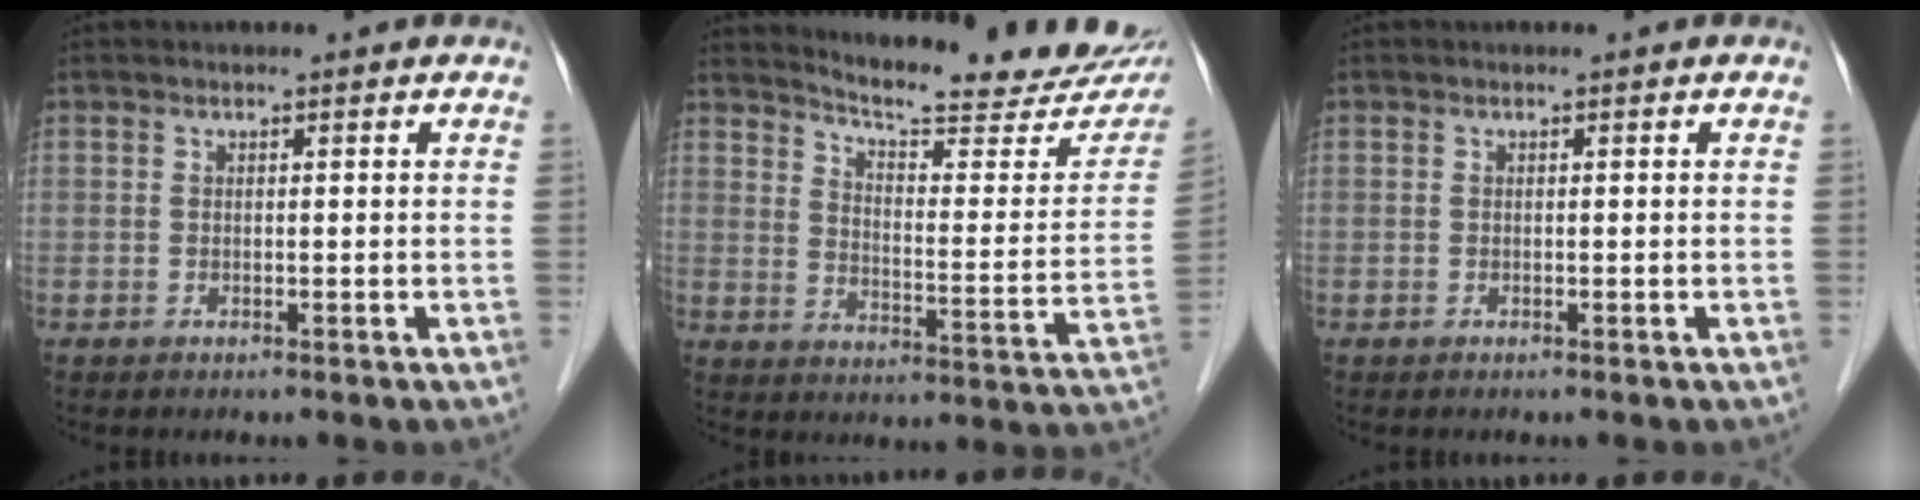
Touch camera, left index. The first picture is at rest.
{"total": 21.4, "force": [19.4, 2.6, 8.8], "torque": [-0.119, -0.073, 0.239]}
{"total": 0.0}